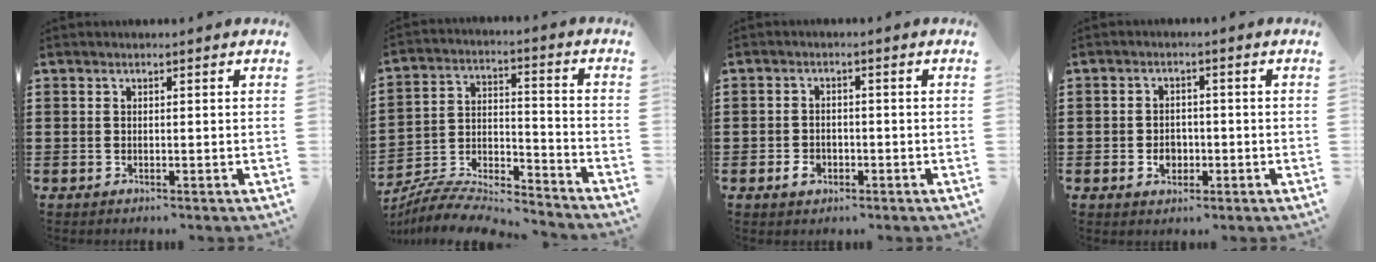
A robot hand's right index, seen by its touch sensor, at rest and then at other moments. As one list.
[{"total": 7.2, "force": [-6.9, 1.1, 1.7], "torque": [-0.037, -0.001, -0.139]}, {"total": 2.3, "force": [-1.1, 1.5, 1.4], "torque": [-0.028, -0.002, -0.019]}, {"total": 3.0, "force": [-0.9, 2.2, 1.8], "torque": [-0.031, -0.004, -0.018]}]